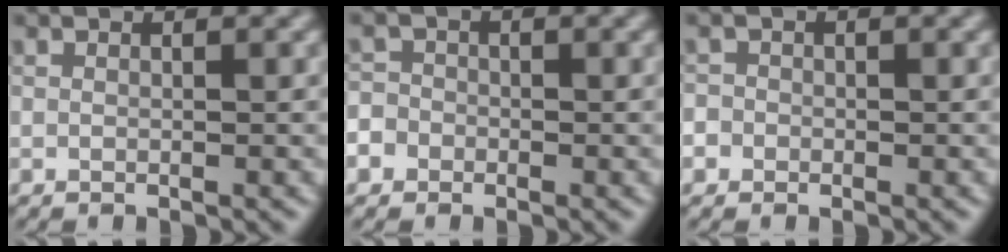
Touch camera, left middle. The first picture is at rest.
{"total": 3.2, "force": [-1.9, 2.5, 0.4], "torque": [0.000, 0.006, -0.043]}
{"total": 1.3, "force": [-0.9, 1.0, -0.1], "torque": [0.001, 0.005, -0.012]}